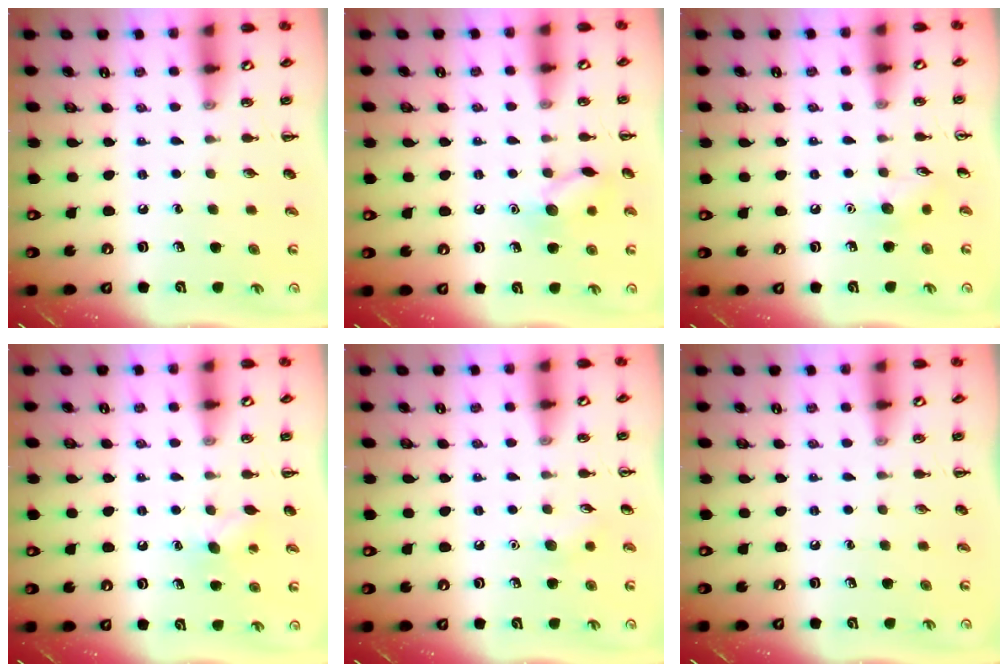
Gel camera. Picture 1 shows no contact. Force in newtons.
{"total": 9.9, "press": 9.9, "slide": 0.8}
{"total": 5.9, "press": 5.7, "slide": 1.5}
{"total": 6.4, "press": 6.3, "slide": 1.4}
{"total": 5.7, "press": 5.4, "slide": 1.8}
{"total": 0.0}